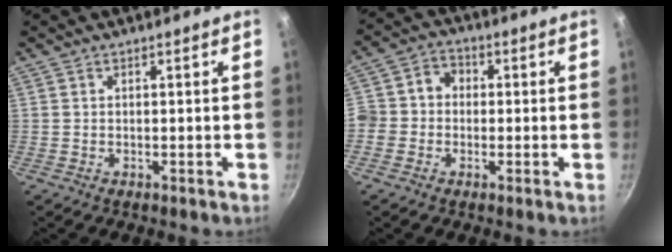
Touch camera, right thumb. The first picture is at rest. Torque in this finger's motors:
{"motor_torque": [0.15, 0.46, 0.25, 0.14, 0.01]}